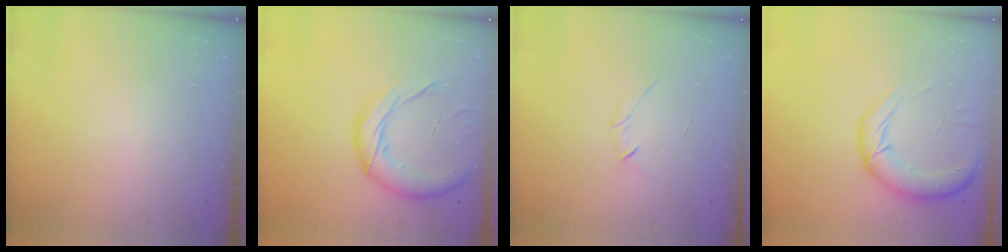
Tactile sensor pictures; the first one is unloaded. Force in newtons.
{"total": 18.1, "press": 17.9, "slide": 2.8}
{"total": 3.5, "press": 3.4, "slide": 0.8}
{"total": 15.3, "press": 14.8, "slide": 3.8}